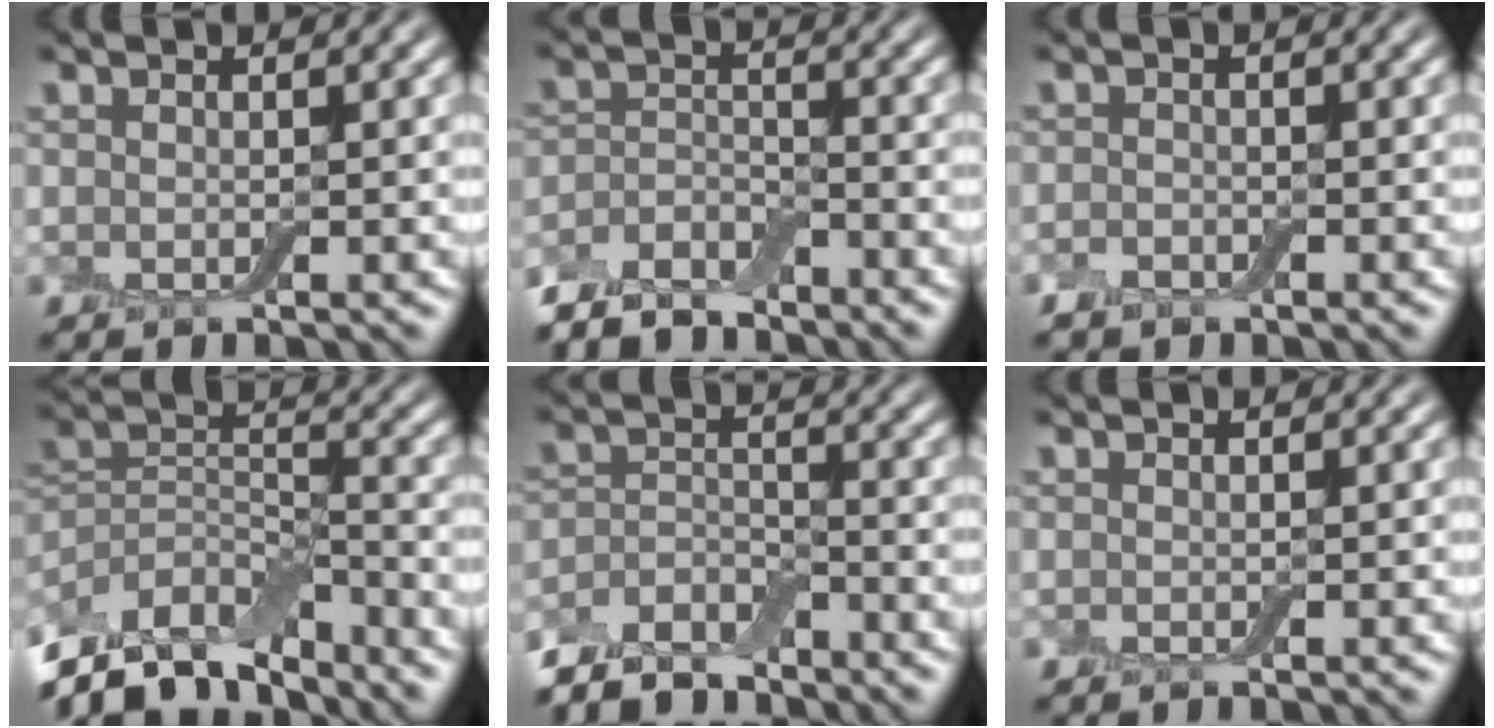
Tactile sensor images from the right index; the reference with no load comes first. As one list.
[{"total": 5.2, "force": [-4.5, 2.0, 1.6], "torque": [-0.030, -0.001, -0.089]}, {"total": 1.3, "force": [-0.9, 0.8, 0.4], "torque": [-0.008, 0.001, -0.023]}, {"total": 10.7, "force": [-8.2, 4.4, 5.1], "torque": [-0.091, 0.012, -0.158]}, {"total": 6.0, "force": [-5.2, 2.4, 1.9], "torque": [-0.035, -0.002, -0.104]}, {"total": 0.0}]